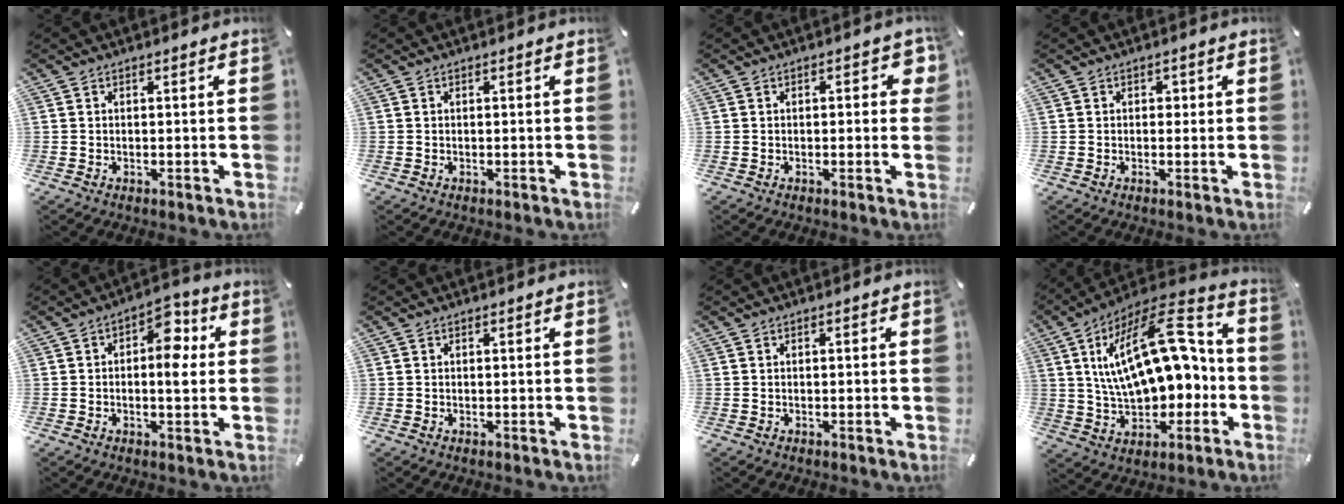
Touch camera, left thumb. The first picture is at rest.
{"total": 0.0}
{"total": 3.8, "force": [0.5, 1.9, 3.3], "torque": [-0.040, 0.002, 0.002]}
{"total": 1.2, "force": [0.0, 1.1, 0.4], "torque": [-0.002, 0.004, -0.004]}
{"total": 8.0, "force": [0.5, 4.4, 6.7], "torque": [-0.069, -0.005, -0.003]}
{"total": 0.0}
{"total": 0.6, "force": [-0.2, 0.3, 0.5], "torque": [-0.009, 0.000, -0.004]}
{"total": 23.5, "force": [4.3, 13.6, 18.8], "torque": [-0.305, -0.009, 0.077]}